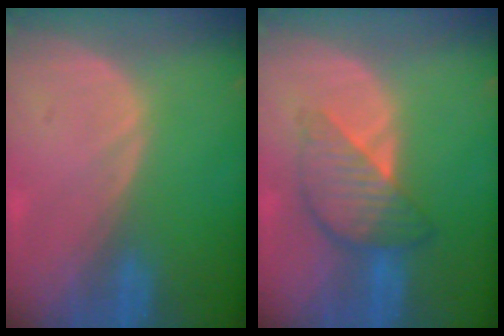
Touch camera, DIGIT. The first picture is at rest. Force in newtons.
{"total": 6.4, "press": 6.4, "slide": 0.3}